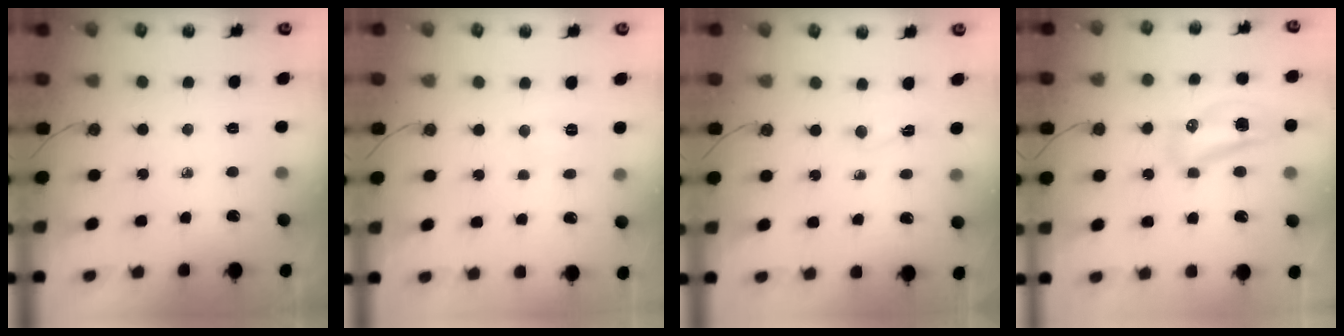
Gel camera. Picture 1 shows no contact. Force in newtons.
{"total": 4.6, "press": 4.4, "slide": 1.2}
{"total": 2.7, "press": 2.7, "slide": 0.5}
{"total": 17.6, "press": 11.8, "slide": 13.1}